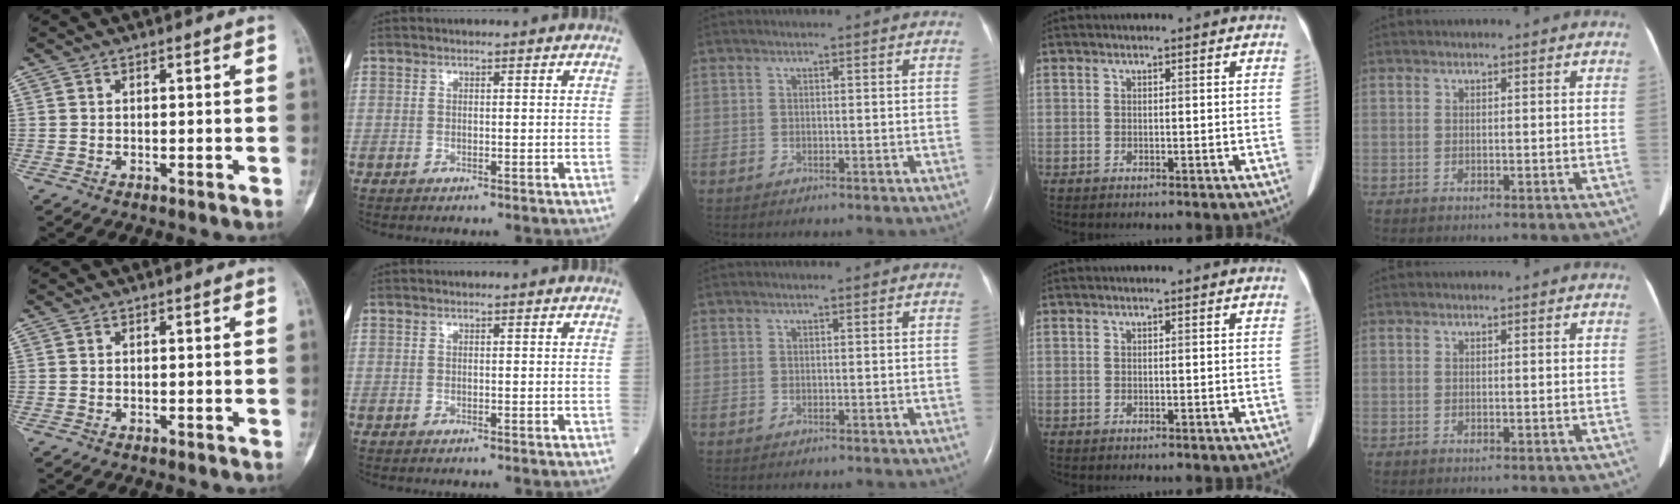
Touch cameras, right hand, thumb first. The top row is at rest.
{}